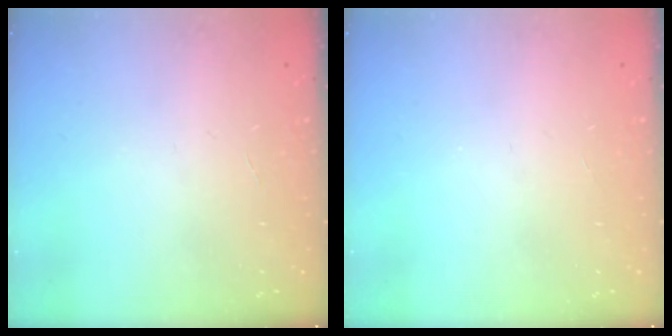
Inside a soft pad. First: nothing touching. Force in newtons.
{"total": 0.0}